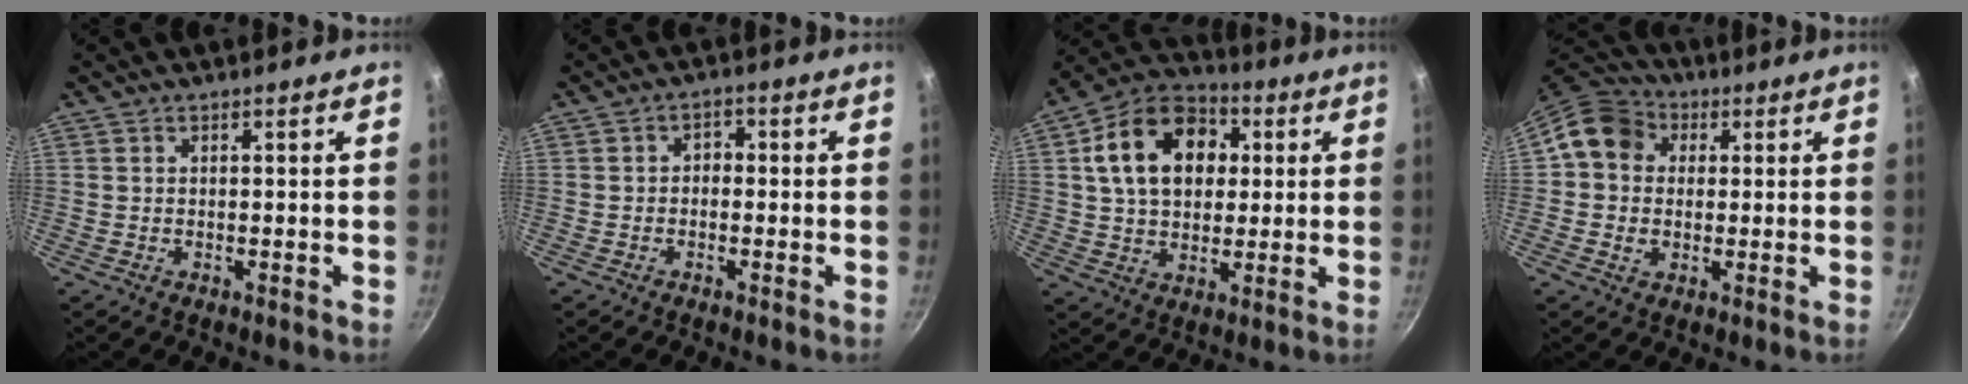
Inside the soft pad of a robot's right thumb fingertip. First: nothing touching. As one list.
[{"total": 2.2, "force": [-0.4, 1.8, 1.3], "torque": [-0.011, 0.009, -0.012]}, {"total": 17.3, "force": [3.9, 12.4, 11.4], "torque": [-0.161, 0.019, 0.053]}, {"total": 10.3, "force": [2.2, 8.8, 5.0], "torque": [-0.065, 0.011, 0.019]}]